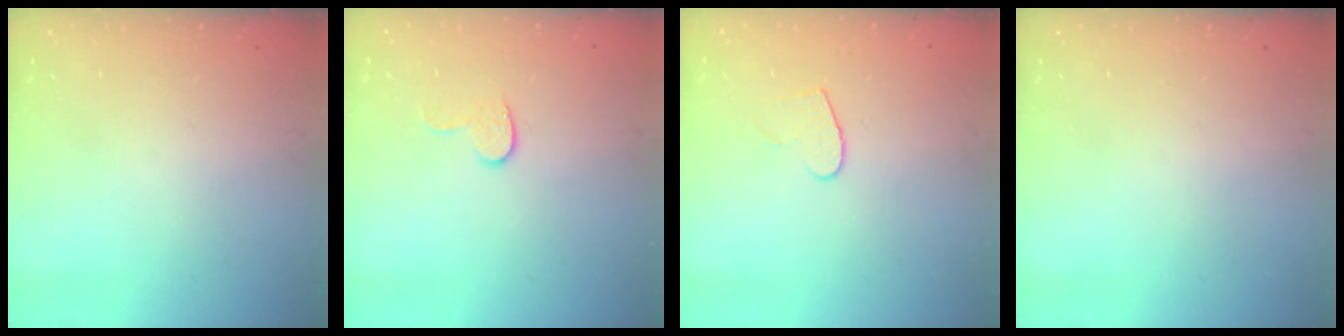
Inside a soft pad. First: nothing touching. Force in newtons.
{"total": 5.6, "press": 5.6, "slide": 0.5}
{"total": 5.8, "press": 5.8, "slide": 0.4}
{"total": 0.0}